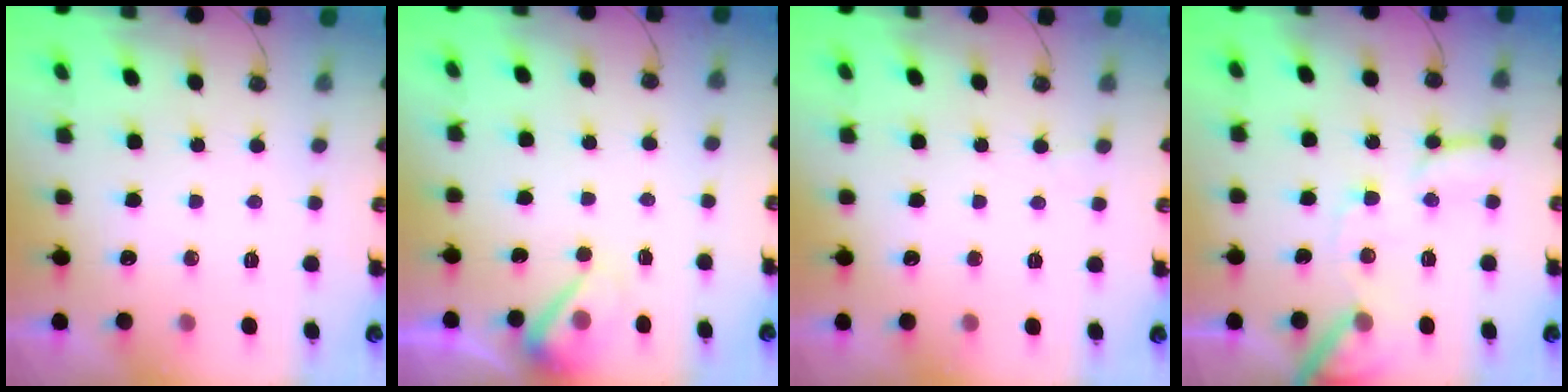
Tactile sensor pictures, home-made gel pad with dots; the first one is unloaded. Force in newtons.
{"total": 5.7, "press": 5.6, "slide": 1.1}
{"total": 2.9, "press": 2.9, "slide": 0.2}
{"total": 12.0, "press": 11.9, "slide": 1.6}